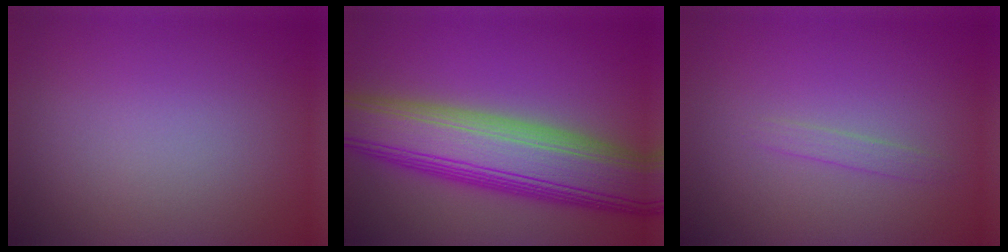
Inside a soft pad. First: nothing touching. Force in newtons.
{"total": 11.4, "press": 11.4, "slide": 0.4}
{"total": 0.9, "press": 0.8, "slide": 0.1}